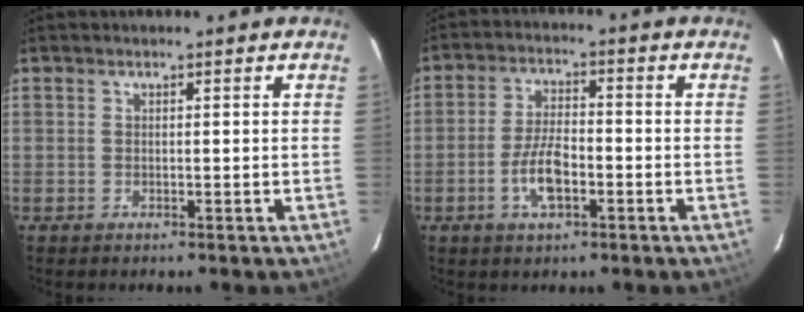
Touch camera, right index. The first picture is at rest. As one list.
[{"total": 7.1, "force": [-2.8, 2.9, 5.9], "torque": [-0.121, 0.002, -0.051]}]